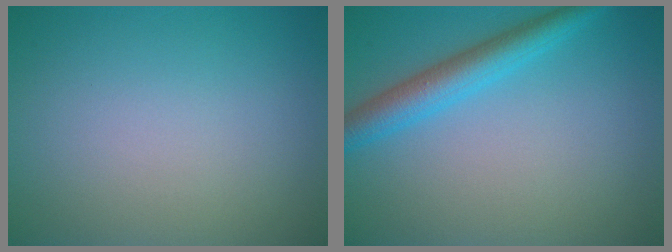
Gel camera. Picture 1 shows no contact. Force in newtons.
{"total": 3.9, "press": 3.9, "slide": 0.1}